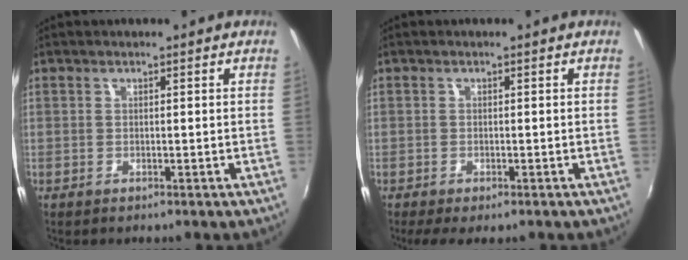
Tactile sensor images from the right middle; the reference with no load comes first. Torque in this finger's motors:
{"motor_torque": [1.04, -1.02, 0.12, 0.04]}